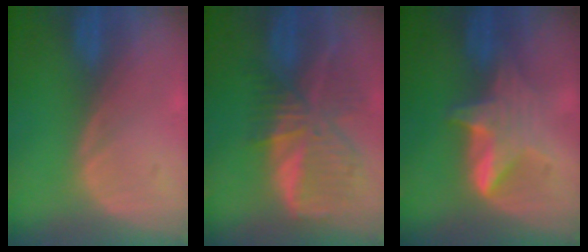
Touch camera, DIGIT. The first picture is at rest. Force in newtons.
{"total": 9.4, "press": 8.3, "slide": 4.5}
{"total": 6.1, "press": 5.7, "slide": 2.1}